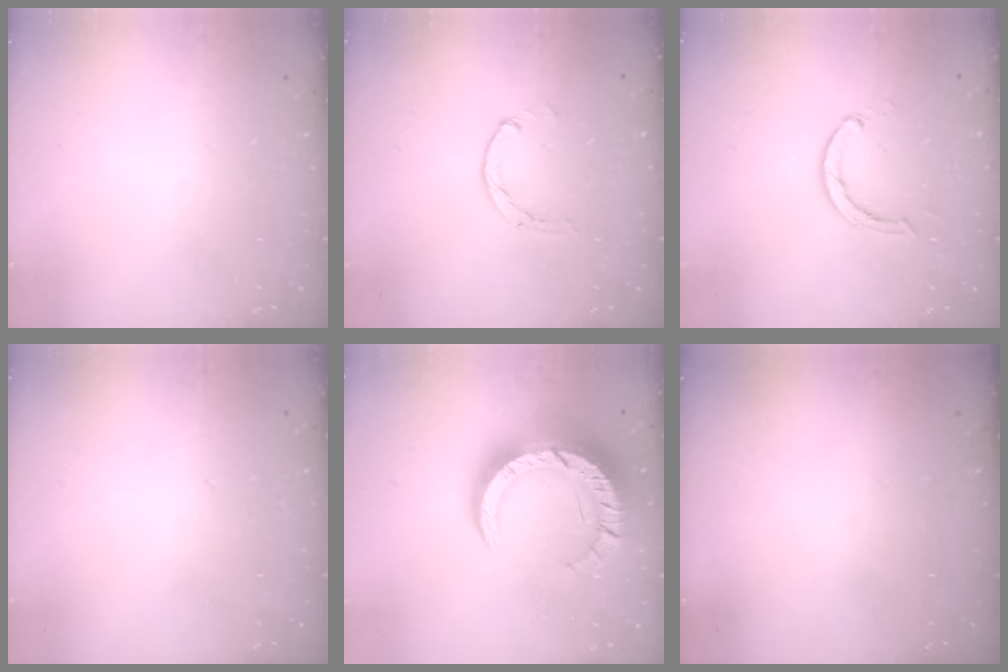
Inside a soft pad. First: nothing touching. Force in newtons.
{"total": 1.5, "press": 1.5, "slide": 0.2}
{"total": 2.9, "press": 2.9, "slide": 0.4}
{"total": 2.6, "press": 2.6, "slide": 0.2}
{"total": 17.5, "press": 17.4, "slide": 1.5}
{"total": 0.0}